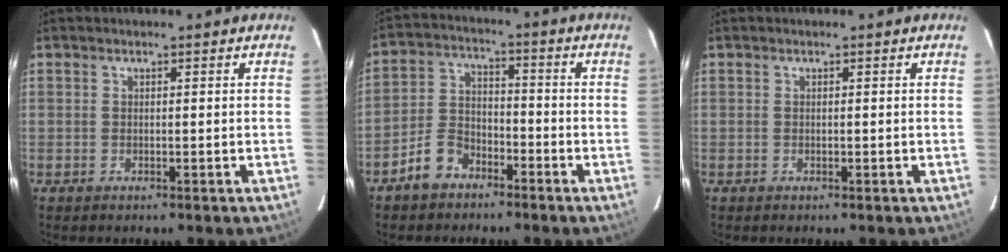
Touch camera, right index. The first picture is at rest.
{"total": 6.9, "force": [-4.6, 4.4, 2.7], "torque": [-0.066, 0.016, -0.086]}
{"total": 0.0}